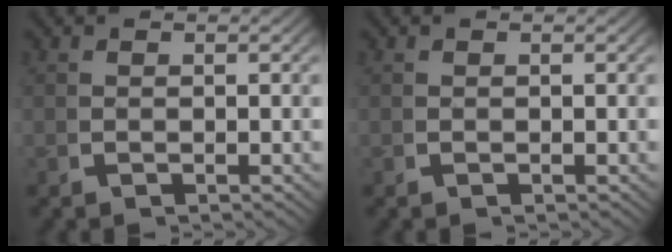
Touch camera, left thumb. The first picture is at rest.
{"total": 0.0}